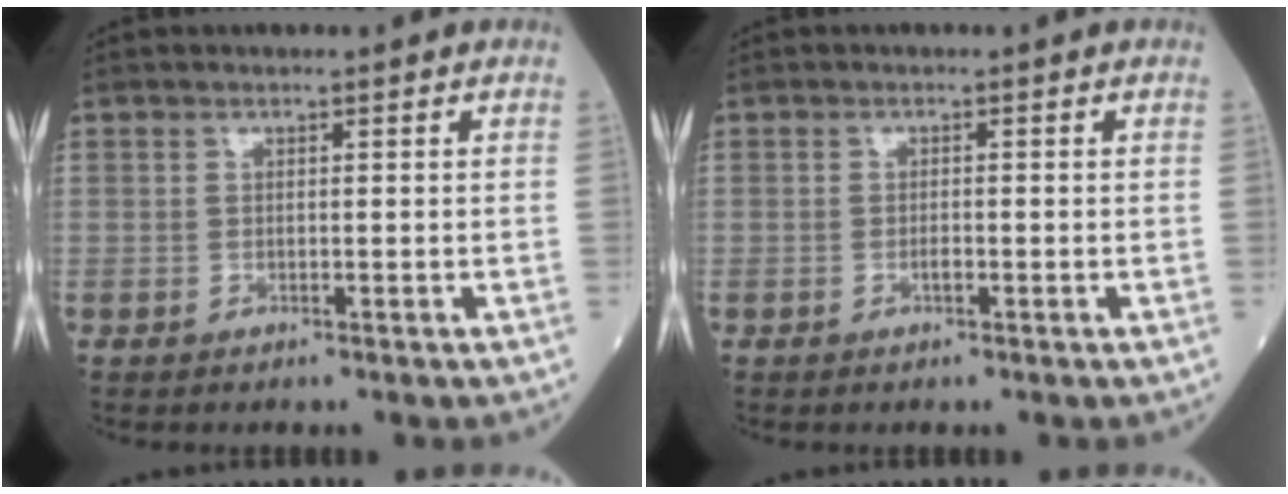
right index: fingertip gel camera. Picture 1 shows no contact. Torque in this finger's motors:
{"motor_torque": [0.07, -0.03, 0.12, 0.03]}